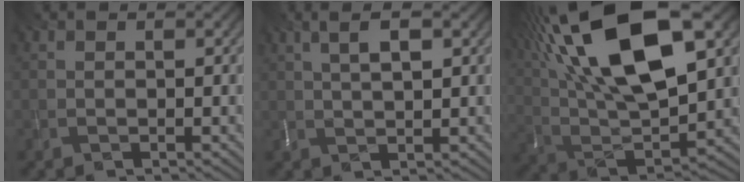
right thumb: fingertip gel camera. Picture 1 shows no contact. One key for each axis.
{"total": 4.2, "fx": 1.6, "fy": 1.3, "fz": 3.6, "tx": -0.085, "ty": 0.005, "tz": 0.032}
{"total": 20.9, "fx": 9.6, "fy": 8.4, "fz": 16.5, "tx": -0.337, "ty": 0.040, "tz": 0.160}